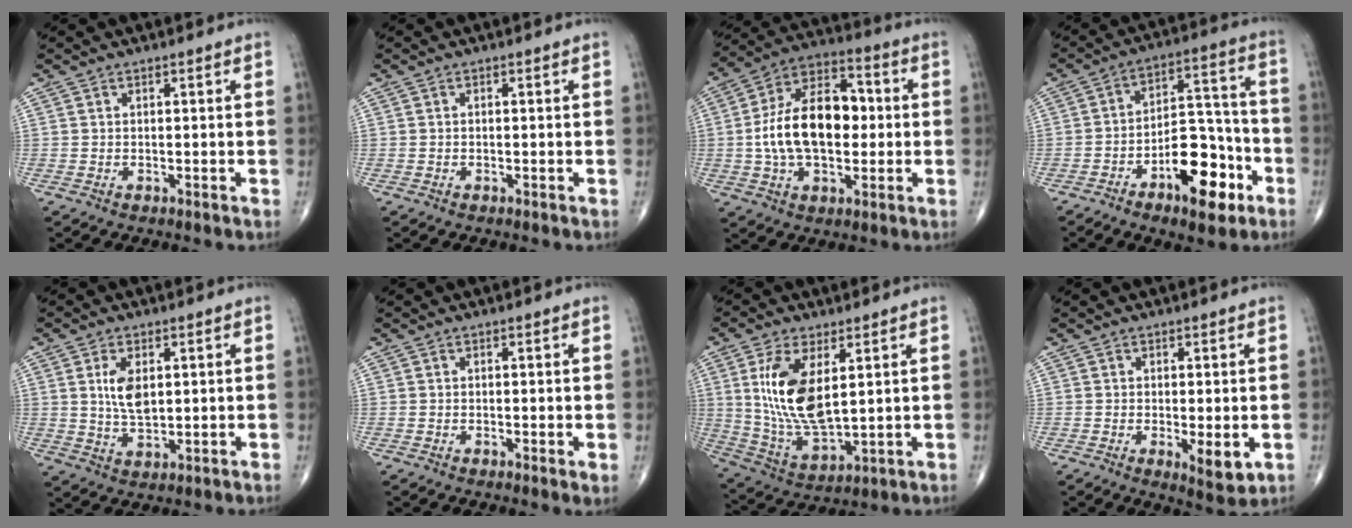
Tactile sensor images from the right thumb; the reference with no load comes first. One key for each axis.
{"total": 0.0}
{"total": 18.1, "fx": 0.0, "fy": 10.6, "fz": 14.6, "tx": -0.241, "ty": 0.031, "tz": -0.005}
{"total": 15.2, "fx": -7.0, "fy": 7.2, "fz": 11.5, "tx": -0.143, "ty": 0.055, "tz": -0.105}
{"total": 6.6, "fx": 1.6, "fy": 3.4, "fz": 5.4, "tx": -0.094, "ty": -0.010, "tz": 0.035}
{"total": 1.2, "fx": 0.0, "fy": 0.3, "fz": 1.2, "tx": -0.021, "ty": -0.006, "tz": -0.002}
{"total": 15.0, "fx": 3.7, "fy": 6.9, "fz": 12.8, "tx": -0.251, "ty": -0.023, "tz": 0.087}
{"total": 5.0, "fx": -1.0, "fy": 1.6, "fz": 4.6, "tx": -0.071, "ty": -0.016, "tz": -0.013}